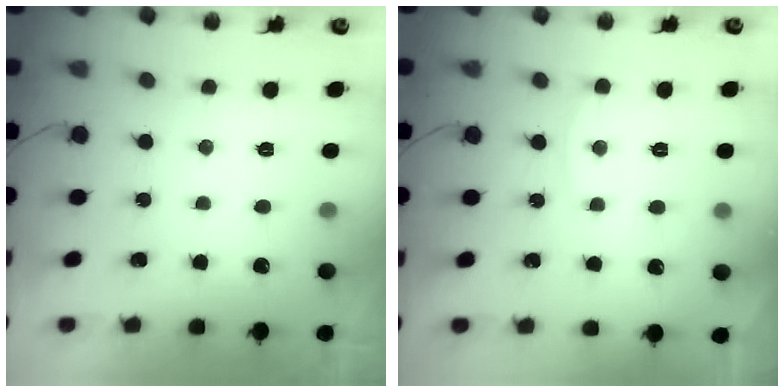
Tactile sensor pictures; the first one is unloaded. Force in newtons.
{"total": 2.7, "press": 2.7, "slide": 0.4}